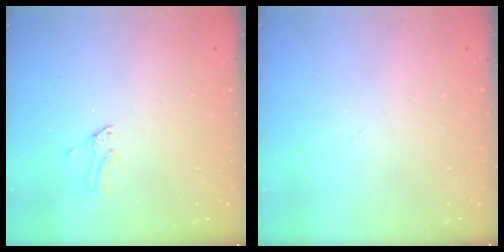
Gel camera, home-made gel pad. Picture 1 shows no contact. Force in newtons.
{"total": 3.0, "press": 3.0, "slide": 0.1}